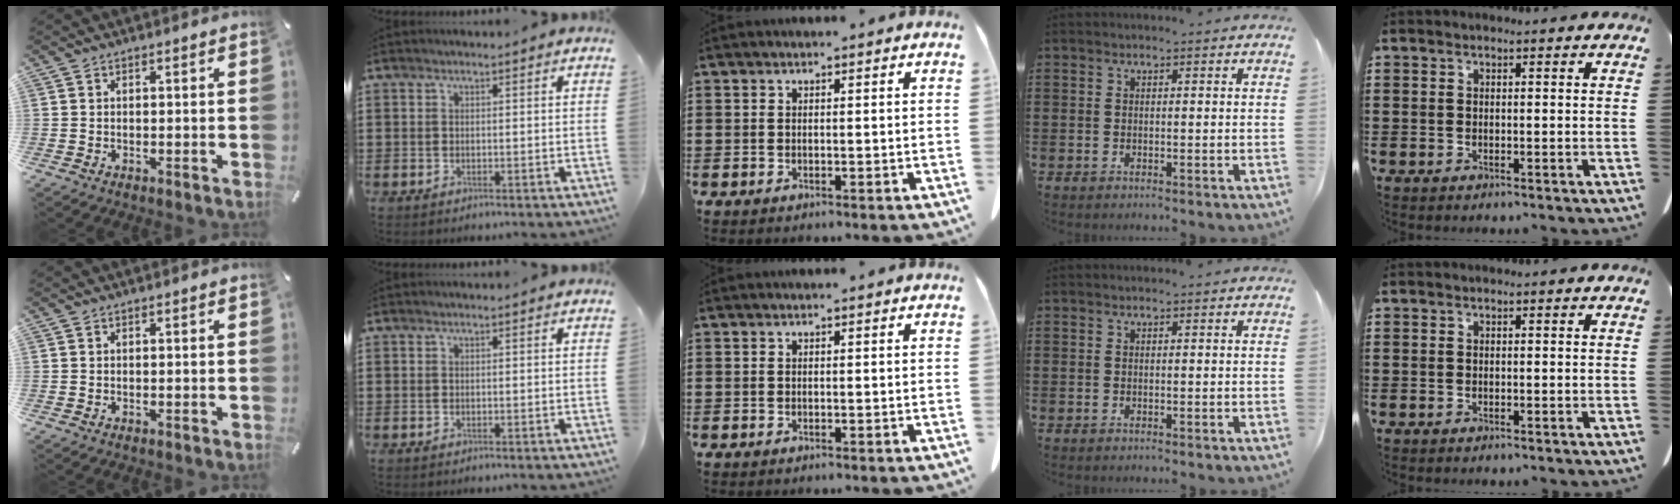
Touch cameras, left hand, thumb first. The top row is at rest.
{}